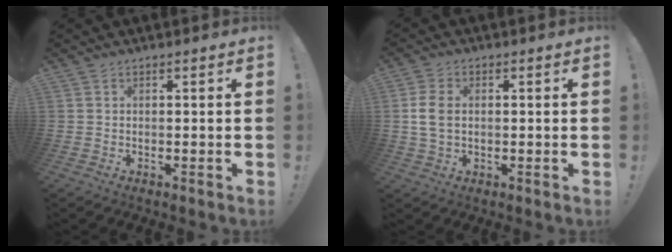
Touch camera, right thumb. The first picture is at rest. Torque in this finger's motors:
{"motor_torque": [-0.07, 0.16, 0.25, 0.18, 0.03]}